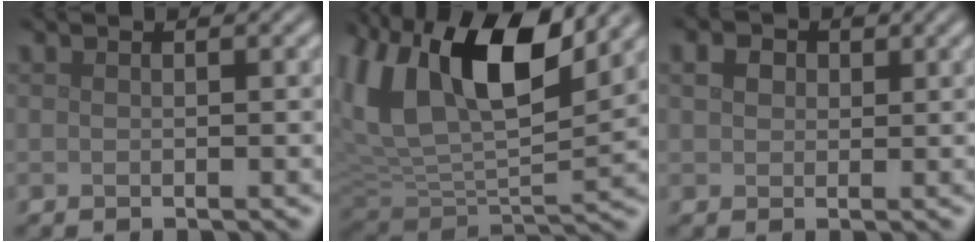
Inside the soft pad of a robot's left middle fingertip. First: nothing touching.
{"total": 12.8, "force": [5.5, 5.8, 10.0], "torque": [-0.192, 0.015, 0.096]}
{"total": 1.8, "force": [0.5, 1.6, 0.8], "torque": [-0.021, 0.003, 0.006]}